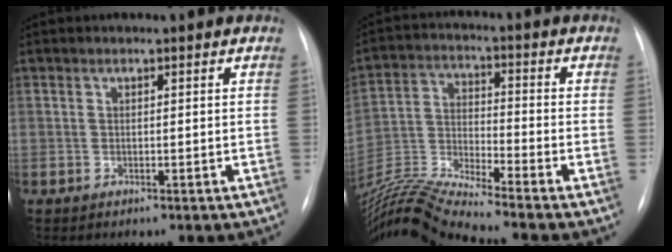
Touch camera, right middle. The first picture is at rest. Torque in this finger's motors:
{"motor_torque": [0.17, -1.54, -0.06, 0.07]}